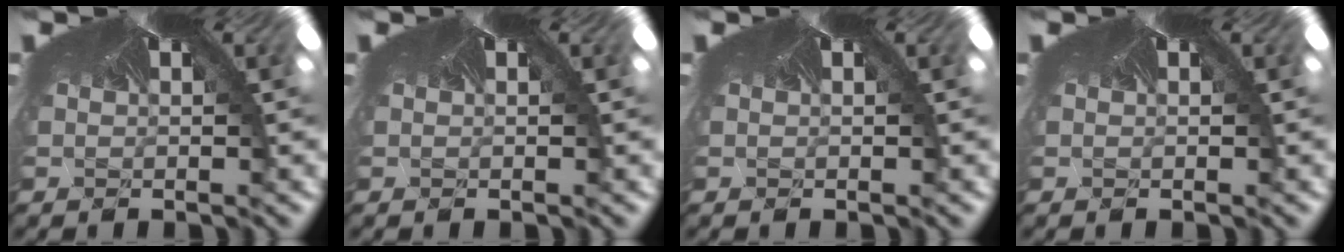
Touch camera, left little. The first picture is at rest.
{"total": 0.0}
{"total": 0.0}
{"total": 0.0}